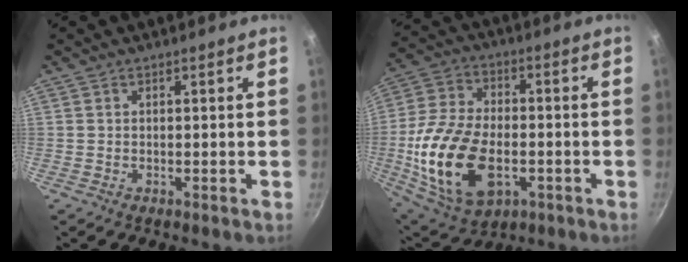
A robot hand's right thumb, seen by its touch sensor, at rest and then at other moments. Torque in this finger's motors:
{"motor_torque": [-0.27, 1.57, 0.74, 0.12, 0.57]}